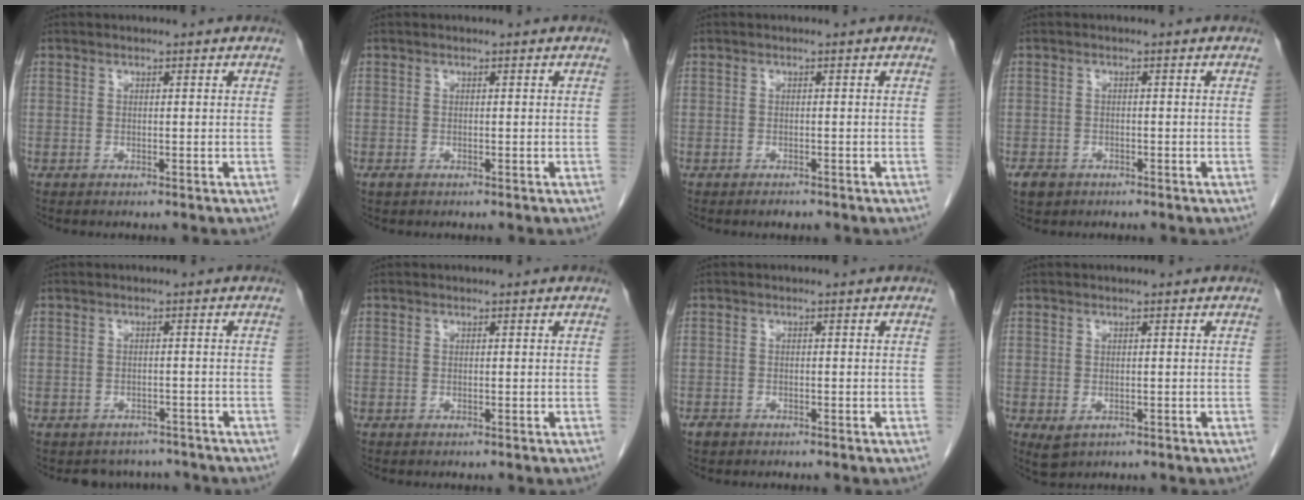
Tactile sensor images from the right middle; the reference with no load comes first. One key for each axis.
{"total": 1.8, "fx": -1.0, "fy": 1.3, "fz": 0.8, "tx": -0.018, "ty": 0.000, "tz": -0.008}
{"total": 1.0, "fx": -0.8, "fy": 0.4, "fz": 0.4, "tx": -0.012, "ty": -0.002, "tz": -0.009}
{"total": 2.6, "fx": -1.7, "fy": 1.7, "fz": 0.8, "tx": -0.019, "ty": 0.001, "tz": -0.023}
{"total": 4.7, "fx": -4.2, "fy": 2.1, "fz": -0.1, "tx": 0.004, "ty": 0.008, "tz": -0.052}
{"total": 0.0}
{"total": 1.1, "fx": -0.8, "fy": 0.7, "fz": 0.3, "tx": -0.012, "ty": 0.001, "tz": -0.012}
{"total": 2.1, "fx": -0.6, "fy": 1.4, "fz": 1.4, "tx": -0.027, "ty": -0.005, "tz": 0.002}